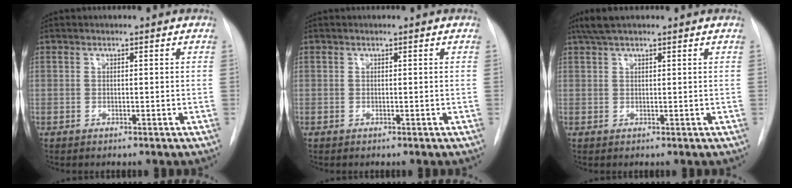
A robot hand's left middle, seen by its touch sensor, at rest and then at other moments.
{"total": 0.0}
{"total": 4.2, "force": [3.3, 0.8, 2.5], "torque": [-0.049, 0.025, 0.060]}